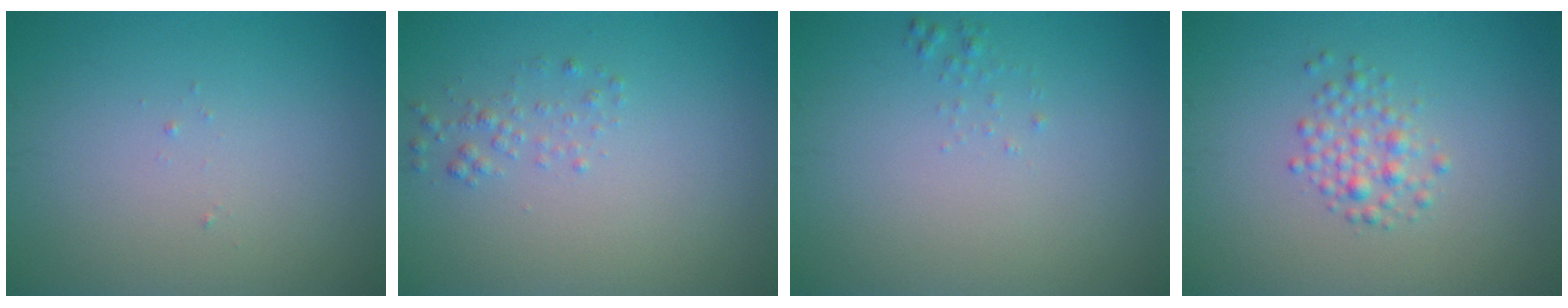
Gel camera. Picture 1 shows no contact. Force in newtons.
{"total": 1.2, "press": 1.2, "slide": 0.1}
{"total": 0.5, "press": 0.5, "slide": 0.0}
{"total": 2.0, "press": 2.0, "slide": 0.0}